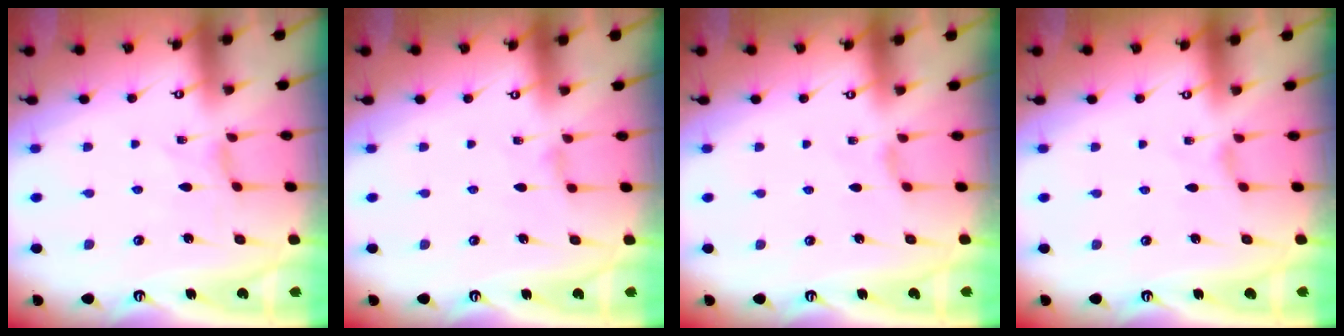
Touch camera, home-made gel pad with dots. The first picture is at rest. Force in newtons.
{"total": 1.1, "press": 1.1, "slide": 0.4}
{"total": 1.4, "press": 1.3, "slide": 0.4}
{"total": 0.0}